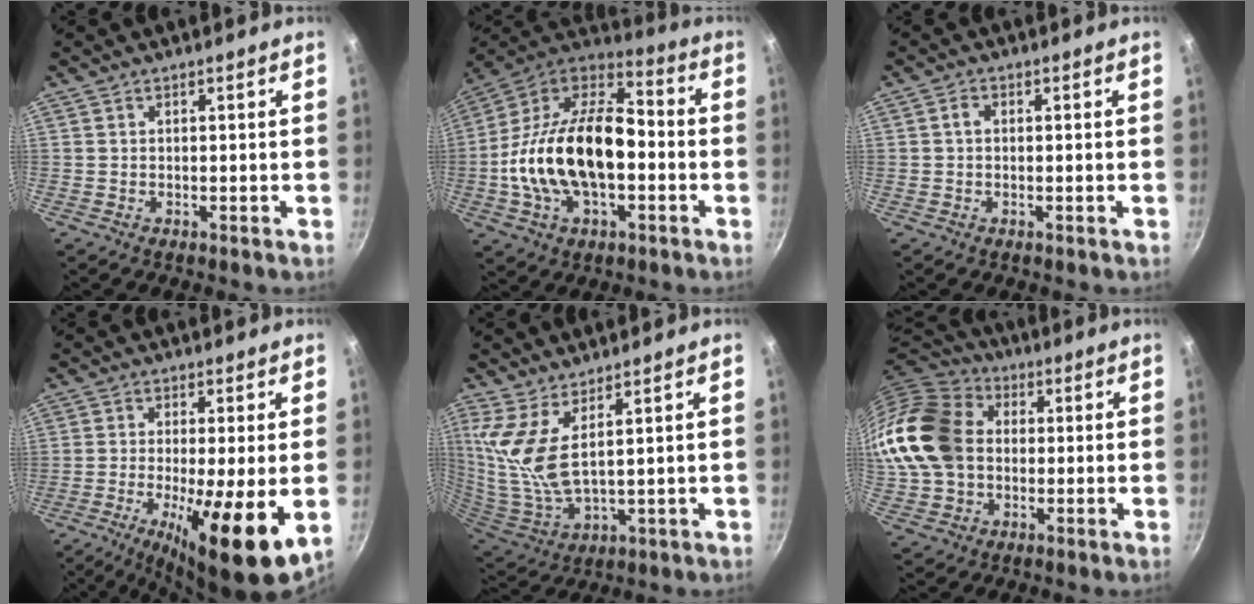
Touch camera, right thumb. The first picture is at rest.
{"total": 24.4, "force": [-3.3, 14.0, 19.7], "torque": [-0.347, 0.051, -0.071]}
{"total": 0.9, "force": [0.0, 0.7, 0.6], "torque": [-0.009, 0.006, -0.001]}
{"total": 13.7, "force": [-3.2, 2.6, 13.0], "torque": [-0.224, -0.012, -0.052]}
{"total": 10.6, "force": [5.6, 3.4, 8.4], "torque": [-0.173, -0.051, 0.120]}
{"total": 22.2, "force": [1.3, 17.1, 14.0], "torque": [-0.292, 0.043, 0.017]}